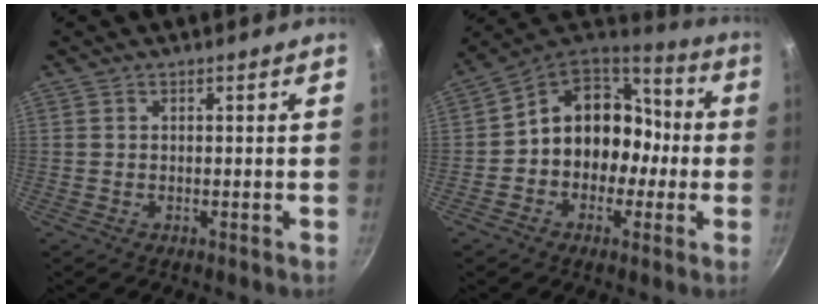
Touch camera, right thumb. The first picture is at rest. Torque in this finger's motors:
{"motor_torque": [-0.18, 0.64, 0.05, -0.01, 0.12]}